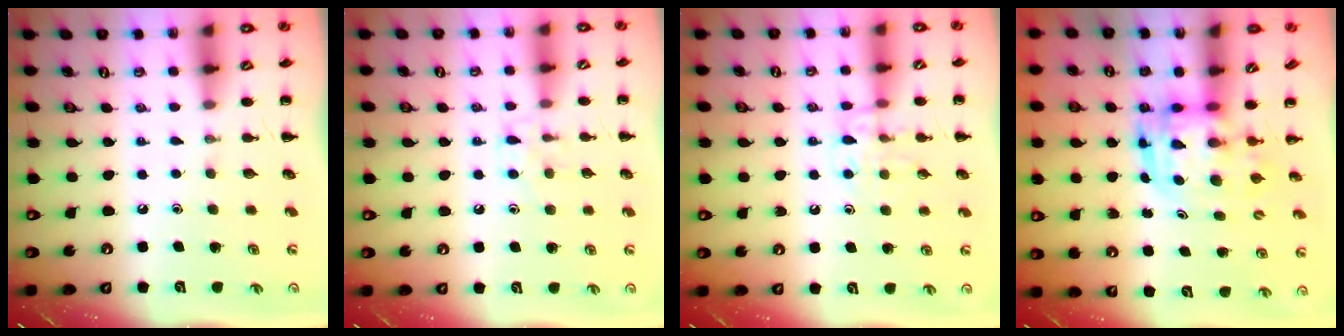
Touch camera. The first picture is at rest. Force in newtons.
{"total": 6.5, "press": 6.3, "slide": 1.5}
{"total": 9.8, "press": 9.8, "slide": 1.2}
{"total": 3.6, "press": 3.5, "slide": 0.7}